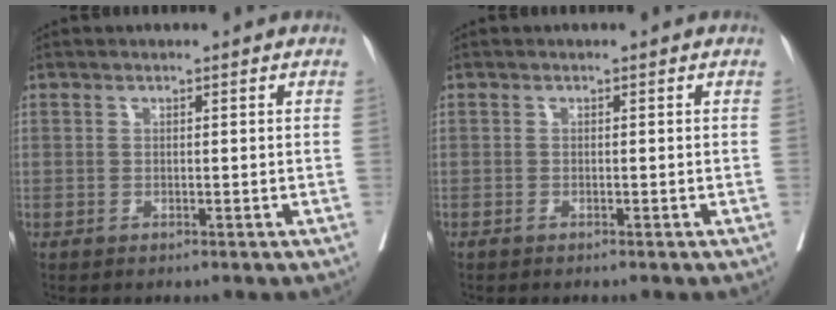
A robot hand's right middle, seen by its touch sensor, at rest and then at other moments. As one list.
[{"total": 0.6, "force": [-0.5, 0.0, 0.3], "torque": [-0.005, -0.001, -0.010]}]